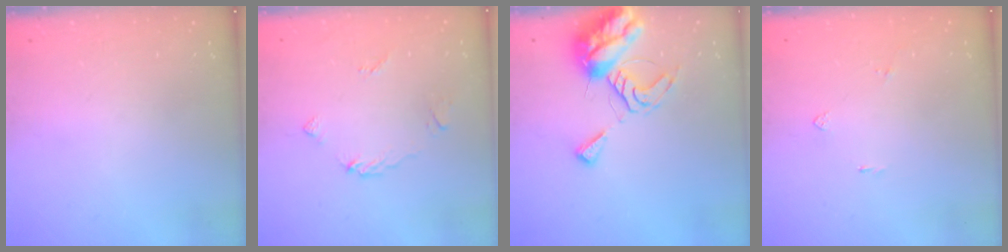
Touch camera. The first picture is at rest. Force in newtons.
{"total": 3.7, "press": 3.7, "slide": 0.4}
{"total": 10.5, "press": 10.5, "slide": 1.0}
{"total": 2.0, "press": 2.0, "slide": 0.5}